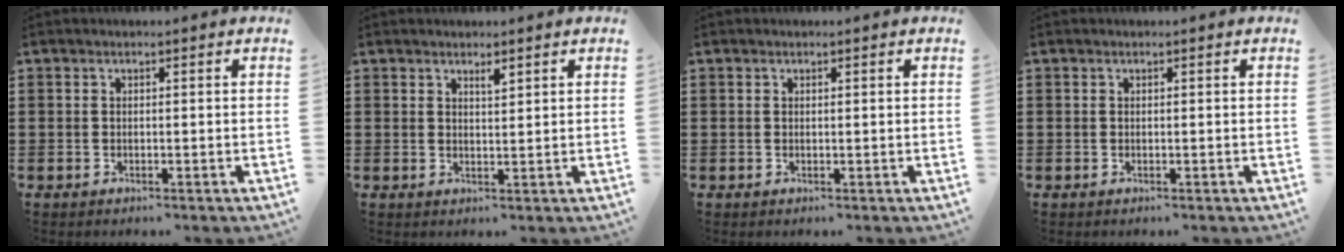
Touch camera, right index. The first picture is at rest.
{"total": 1.5, "force": [1.3, 0.3, 0.7], "torque": [-0.008, -0.001, 0.021]}
{"total": 0.0}
{"total": 0.0}